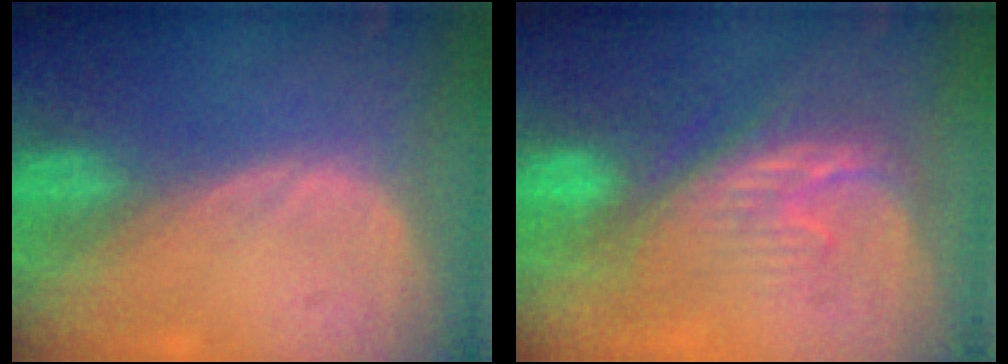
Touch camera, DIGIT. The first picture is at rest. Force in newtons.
{"total": 8.0, "press": 7.9, "slide": 1.5}